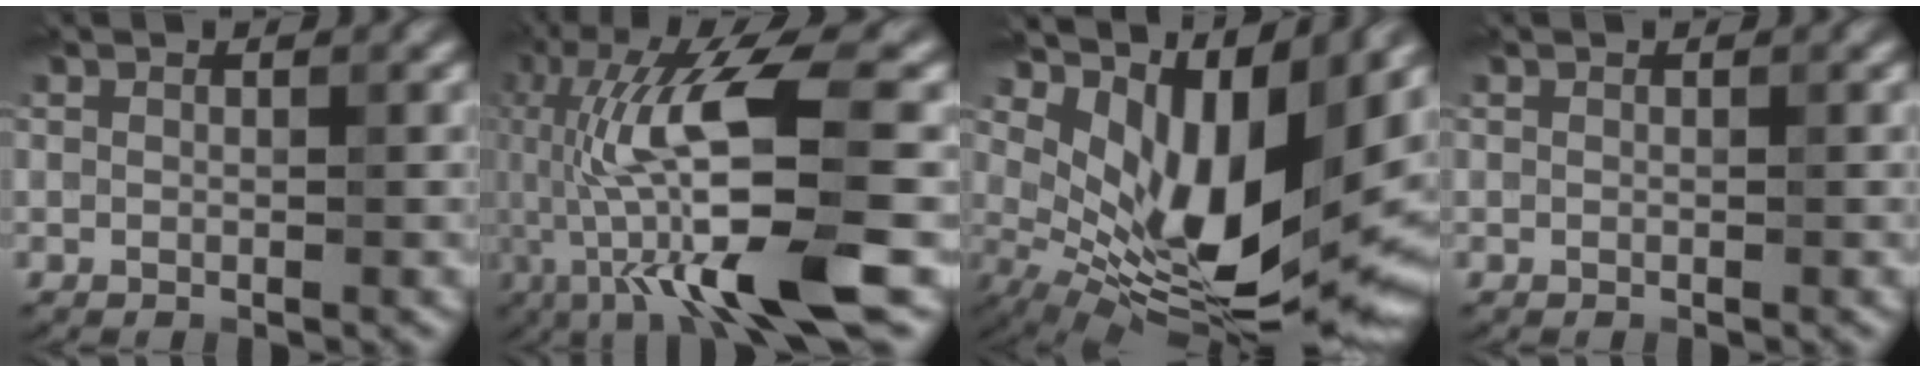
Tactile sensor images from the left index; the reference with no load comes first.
{"total": 13.3, "force": [-2.8, 2.6, 12.8], "torque": [-0.222, 0.009, -0.042]}
{"total": 13.8, "force": [2.6, 6.7, 11.7], "torque": [-0.189, -0.018, 0.066]}
{"total": 0.0}